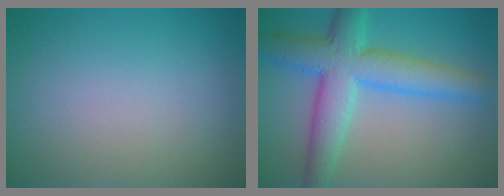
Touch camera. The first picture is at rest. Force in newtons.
{"total": 7.5, "press": 7.5, "slide": 0.2}